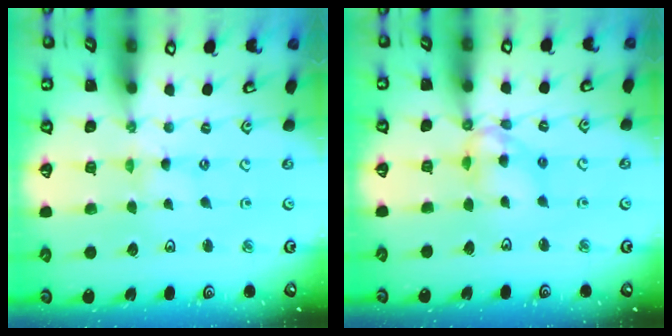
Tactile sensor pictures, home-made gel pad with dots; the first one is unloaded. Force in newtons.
{"total": 10.6, "press": 10.5, "slide": 1.1}